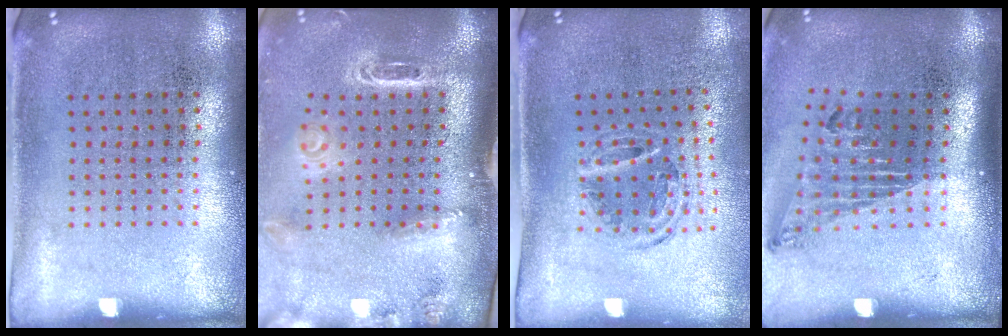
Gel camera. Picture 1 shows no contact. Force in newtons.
{"total": 3.0, "press": 2.1, "slide": 2.1}
{"total": 0.9, "press": 0.9, "slide": 0.1}
{"total": 1.7, "press": 1.1, "slide": 1.3}